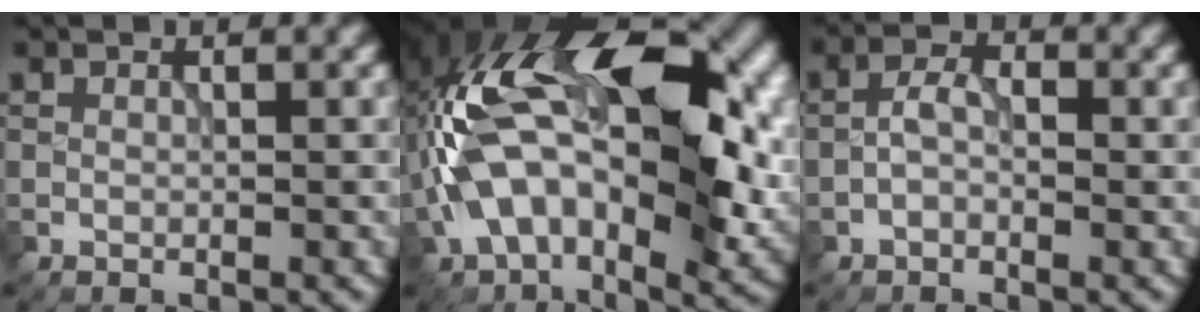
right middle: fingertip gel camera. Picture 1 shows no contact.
{"total": 17.1, "force": [0.9, 8.8, 14.6], "torque": [-0.261, 0.016, 0.002]}
{"total": 2.3, "force": [-0.7, 1.2, 1.8], "torque": [-0.034, 0.008, -0.019]}